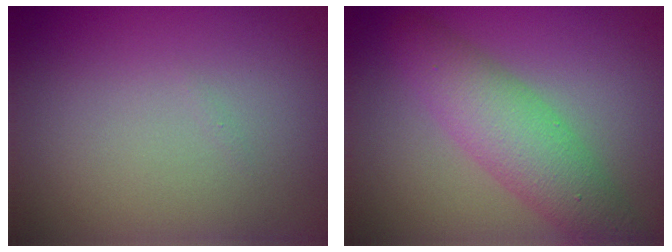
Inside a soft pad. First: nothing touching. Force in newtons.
{"total": 5.1, "press": 5.1, "slide": 0.1}